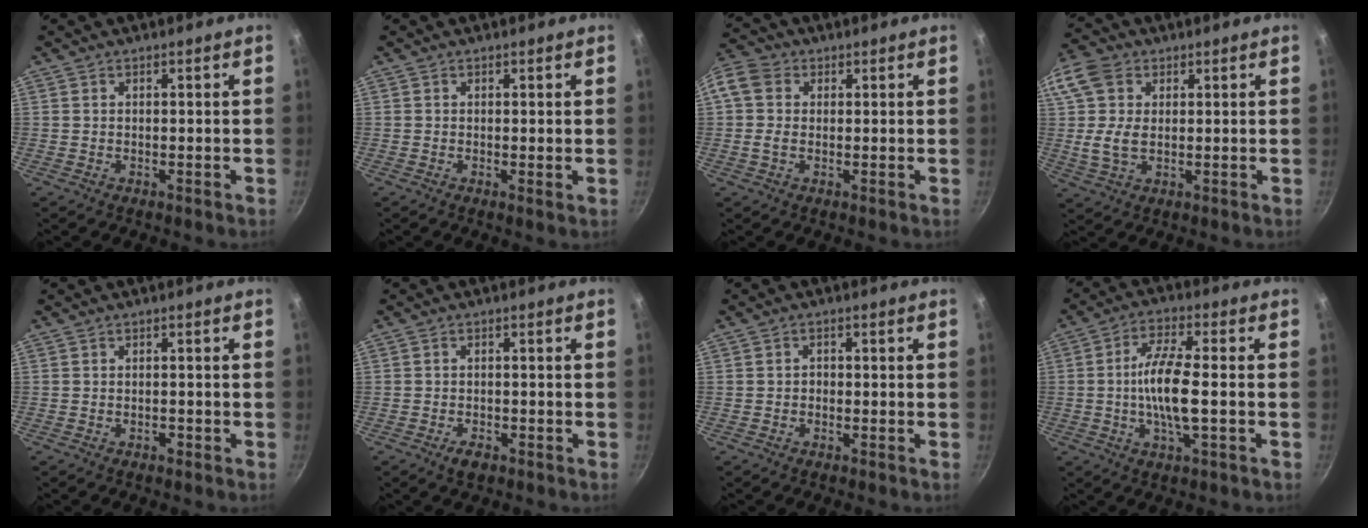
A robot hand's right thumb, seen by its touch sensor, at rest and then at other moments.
{"total": 0.6, "force": [0.2, 0.1, 0.6], "torque": [-0.009, -0.009, -0.001]}
{"total": 8.4, "force": [1.1, 6.6, 5.1], "torque": [-0.113, 0.021, 0.006]}
{"total": 13.1, "force": [2.6, 9.4, 8.7], "torque": [-0.179, 0.007, 0.039]}
{"total": 1.0, "force": [-0.6, 0.6, 0.5], "torque": [-0.010, 0.006, -0.005]}
{"total": 2.6, "force": [-1.6, 1.3, 1.6], "torque": [-0.031, 0.011, -0.027]}
{"total": 1.1, "force": [-0.4, 0.9, 0.5], "torque": [-0.007, 0.004, -0.009]}
{"total": 9.9, "force": [-1.1, 2.4, 9.6], "torque": [-0.187, 0.015, -0.028]}